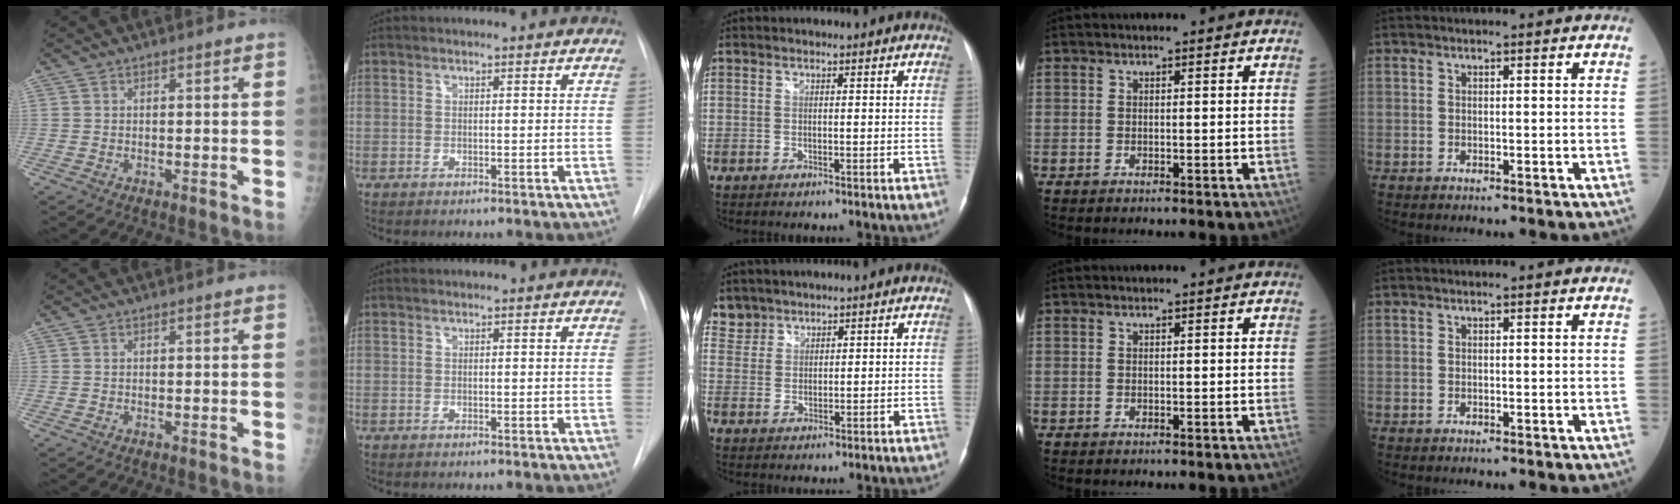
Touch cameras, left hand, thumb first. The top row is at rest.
{"middle": {"total": 3.5, "force": [2.9, 1.9, -0.6], "torque": [0.021, 0.007, 0.056]}}